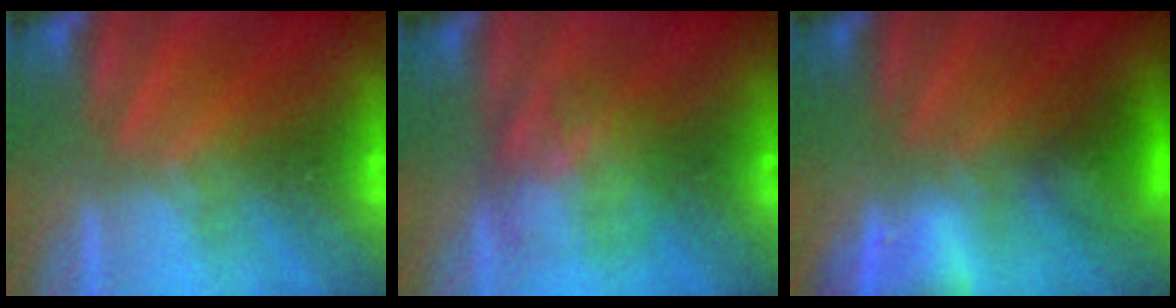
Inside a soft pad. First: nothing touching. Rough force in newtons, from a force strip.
{"total": 2.9}
{"total": 7.5}